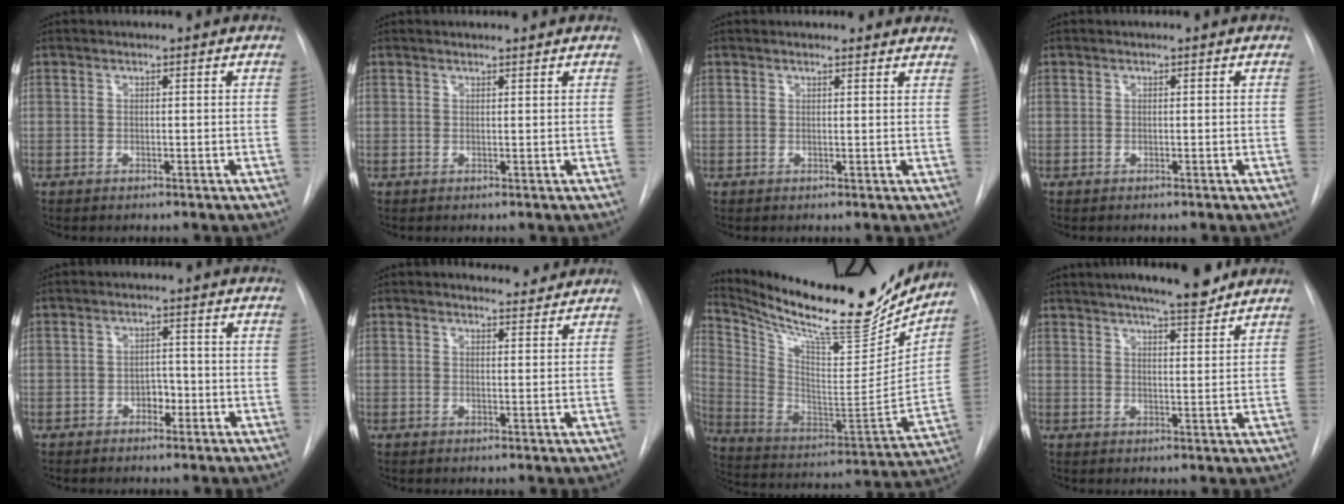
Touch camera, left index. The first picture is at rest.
{"total": 0.7, "force": [0.7, 0.0, 0.3], "torque": [-0.006, 0.002, 0.008]}
{"total": 4.7, "force": [4.5, 1.0, 0.9], "torque": [0.000, -0.005, 0.026]}
{"total": 0.0}
{"total": 2.9, "force": [-2.1, 1.5, 1.3], "torque": [-0.011, 0.001, -0.031]}
{"total": 3.6, "force": [3.3, 1.1, 0.7], "torque": [-0.007, -0.007, 0.033]}
{"total": 25.5, "force": [21.7, 4.7, 12.6], "torque": [-0.219, -0.052, 0.330]}
{"total": 9.8, "force": [8.0, 1.1, 5.5], "torque": [-0.079, 0.000, 0.107]}